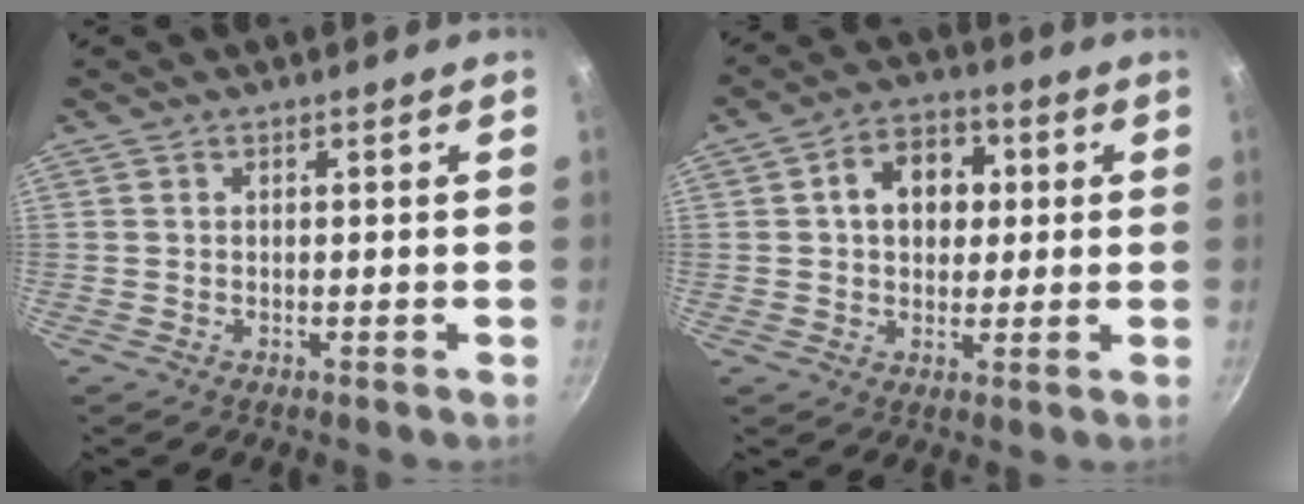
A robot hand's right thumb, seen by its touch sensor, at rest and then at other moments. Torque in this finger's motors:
{"motor_torque": [-0.85, 0.93, 0.92, -0.13, 0.11]}